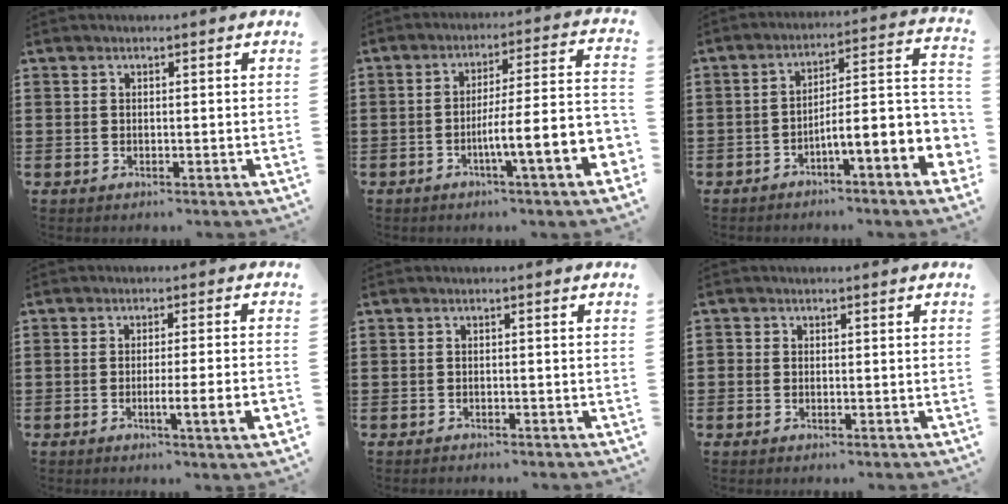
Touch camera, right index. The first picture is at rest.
{"total": 9.2, "force": [-3.7, 0.3, 8.5], "torque": [-0.137, -0.027, -0.072]}
{"total": 7.8, "force": [-3.7, 0.7, 6.9], "torque": [-0.107, -0.028, -0.075]}
{"total": 5.1, "force": [-2.1, -0.4, 4.6], "torque": [-0.074, -0.015, -0.034]}
{"total": 0.7, "force": [-0.7, 0.1, 0.0], "torque": [-0.002, 0.000, -0.014]}
{"total": 0.6, "force": [-0.3, 0.5, 0.0], "torque": [0.000, 0.001, -0.007]}